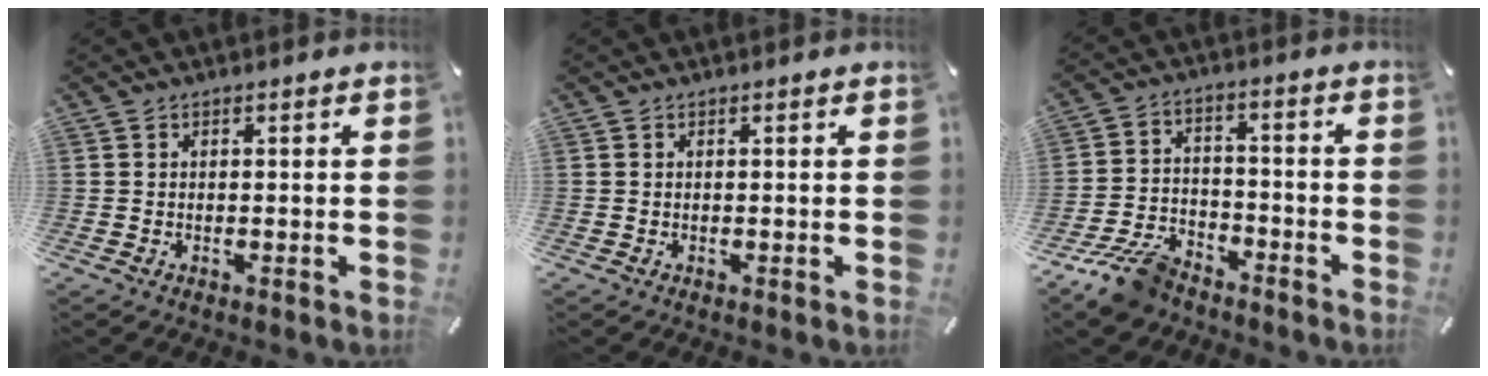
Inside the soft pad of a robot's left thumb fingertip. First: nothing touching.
{"total": 0.0}
{"total": 10.6, "force": [-8.3, 5.0, 4.3], "torque": [-0.083, 0.045, -0.156]}